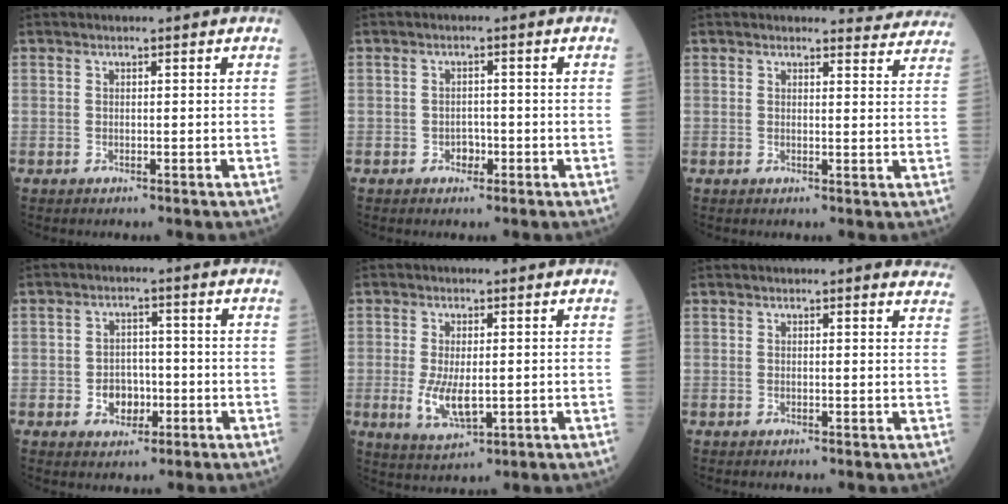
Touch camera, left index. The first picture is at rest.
{"total": 1.8, "force": [-0.9, 1.3, 0.9], "torque": [-0.007, 0.006, -0.014]}
{"total": 6.6, "force": [6.5, 1.1, -0.1], "torque": [0.022, -0.020, 0.046]}
{"total": 4.4, "force": [-1.4, 3.3, 2.6], "torque": [-0.041, 0.010, -0.020]}
{"total": 5.6, "force": [-0.7, 2.2, 5.1], "torque": [-0.105, -0.013, -0.003]}
{"total": 5.8, "force": [5.6, 0.8, 1.4], "torque": [0.002, -0.009, 0.029]}